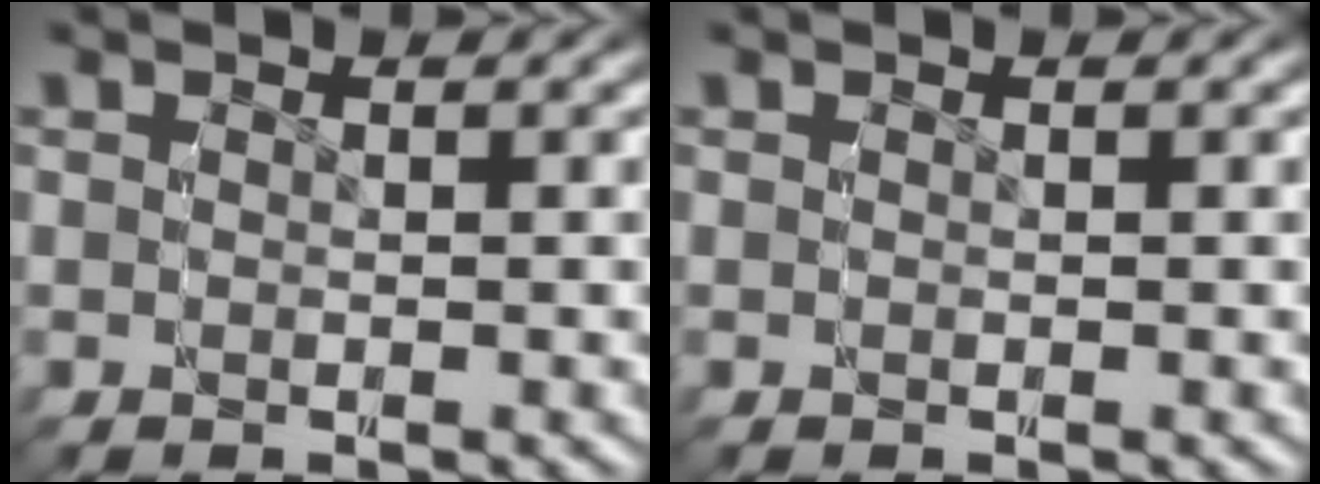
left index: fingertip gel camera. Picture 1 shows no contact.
{"total": 0.0}